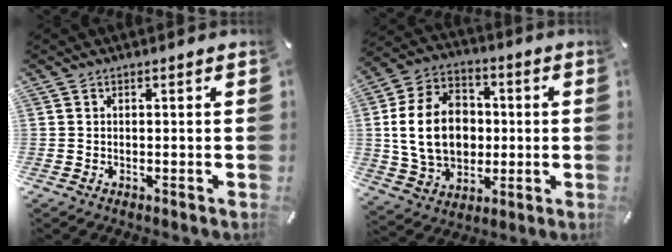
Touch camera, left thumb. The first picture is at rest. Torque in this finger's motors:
{"motor_torque": [0.38, 2.18, 1.57, -1.20, 0.26]}